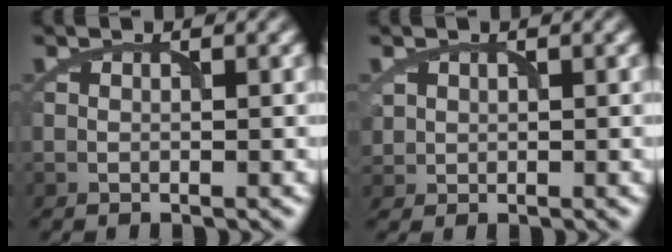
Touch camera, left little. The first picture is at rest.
{"total": 1.0, "force": [0.5, 0.9, -0.2], "torque": [0.008, -0.002, 0.016]}